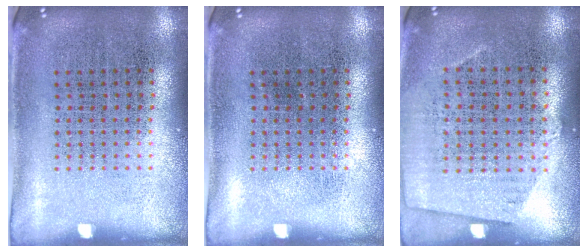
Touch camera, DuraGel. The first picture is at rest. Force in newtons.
{"total": 0.0}
{"total": 0.7, "press": 0.4, "slide": 0.5}